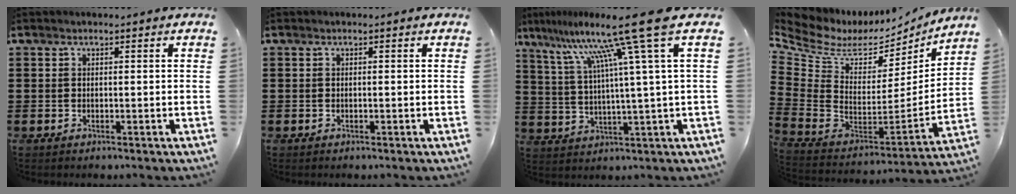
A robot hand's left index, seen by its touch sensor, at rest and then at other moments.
{"total": 0.0}
{"total": 14.4, "force": [7.8, -1.6, 11.9], "torque": [-0.253, -0.036, 0.108]}
{"total": 6.2, "force": [4.0, 4.1, 2.5], "torque": [-0.090, -0.043, 0.066]}